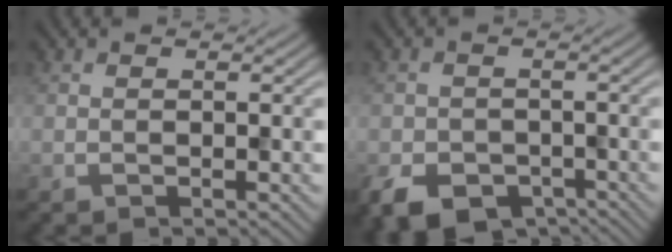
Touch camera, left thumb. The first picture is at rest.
{"total": 6.3, "force": [-3.6, 4.4, 2.8], "torque": [-0.055, -0.023, -0.060]}